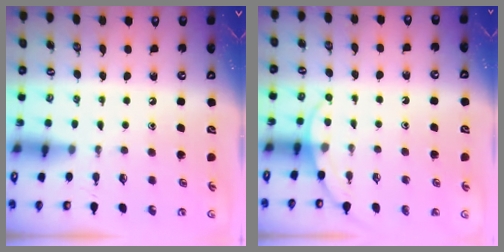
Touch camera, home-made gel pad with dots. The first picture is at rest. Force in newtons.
{"total": 4.6, "press": 4.6, "slide": 0.5}